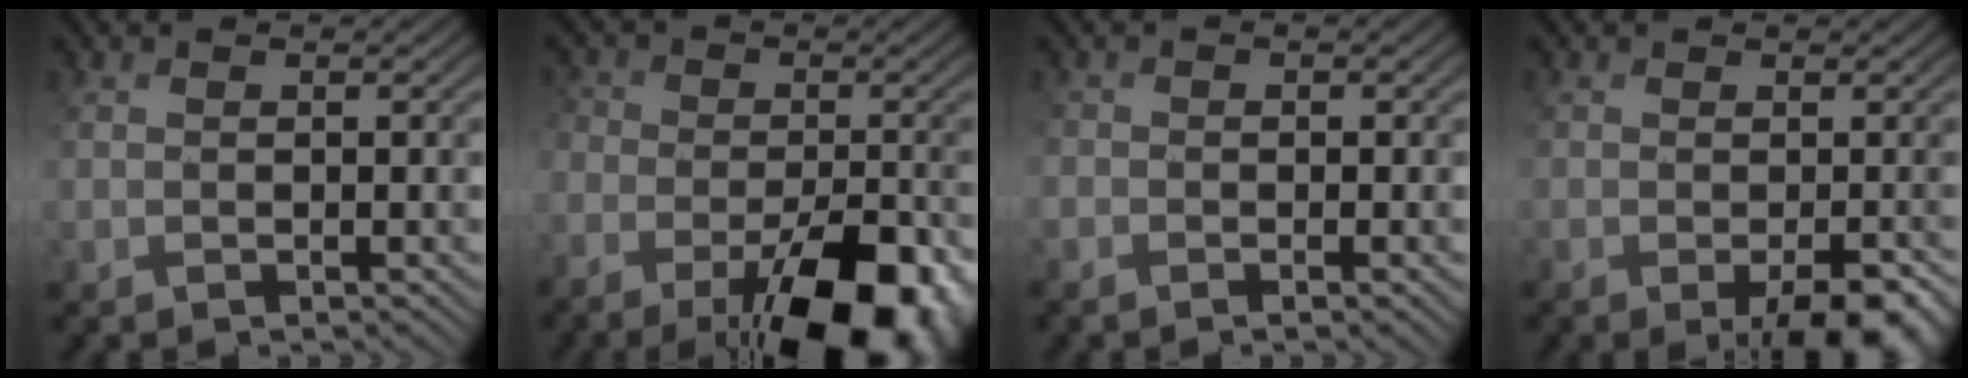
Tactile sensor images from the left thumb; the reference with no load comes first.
{"total": 15.3, "force": [-8.5, 7.8, 10.1], "torque": [-0.163, -0.027, -0.121]}
{"total": 2.2, "force": [-1.4, 0.9, 1.4], "torque": [-0.031, -0.009, -0.026]}
{"total": 5.8, "force": [-2.4, 1.8, 4.9], "torque": [-0.072, -0.006, -0.029]}